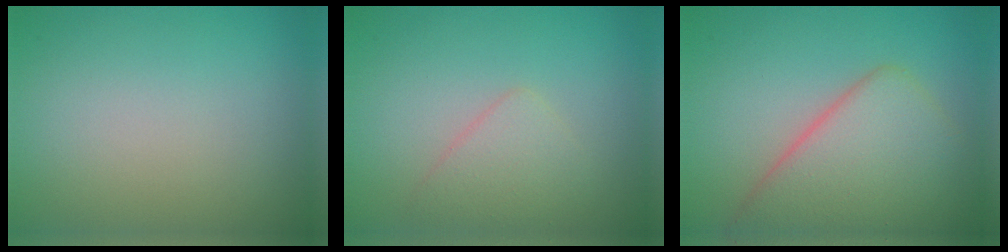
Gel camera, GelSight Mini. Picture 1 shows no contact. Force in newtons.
{"total": 2.2, "press": 2.2, "slide": 0.0}
{"total": 7.6, "press": 7.6, "slide": 0.6}